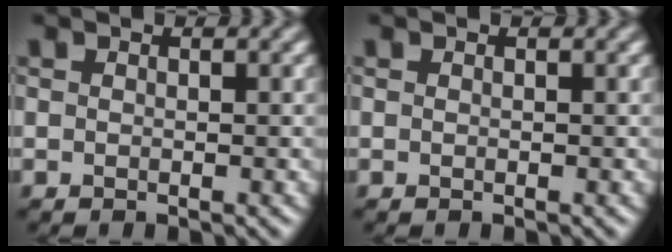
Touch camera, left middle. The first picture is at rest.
{"total": 0.0}